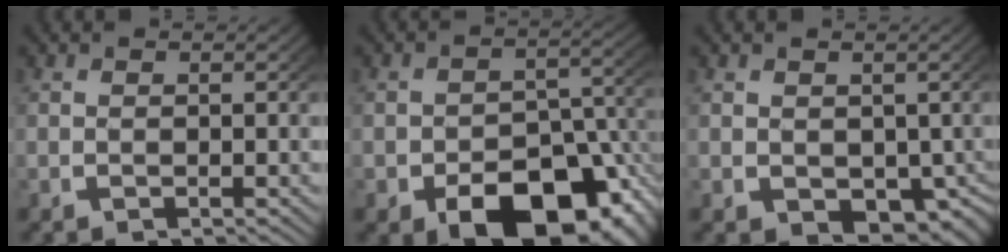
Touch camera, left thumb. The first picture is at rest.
{"total": 11.2, "force": [-4.7, 6.7, 7.7], "torque": [-0.112, -0.041, -0.051]}
{"total": 4.7, "force": [-0.9, 3.4, 3.0], "torque": [-0.044, -0.025, 0.008]}